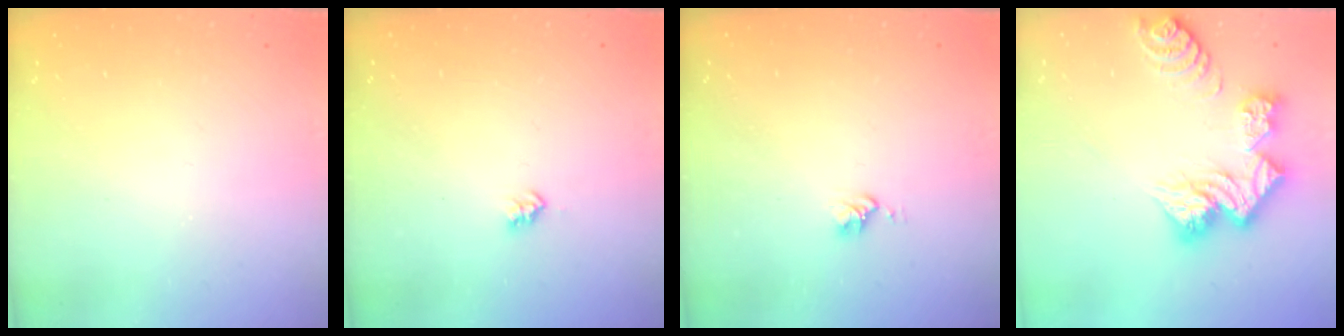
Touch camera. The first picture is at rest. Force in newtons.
{"total": 2.6, "press": 2.5, "slide": 0.4}
{"total": 2.8, "press": 2.8, "slide": 0.4}
{"total": 15.7, "press": 15.6, "slide": 1.7}